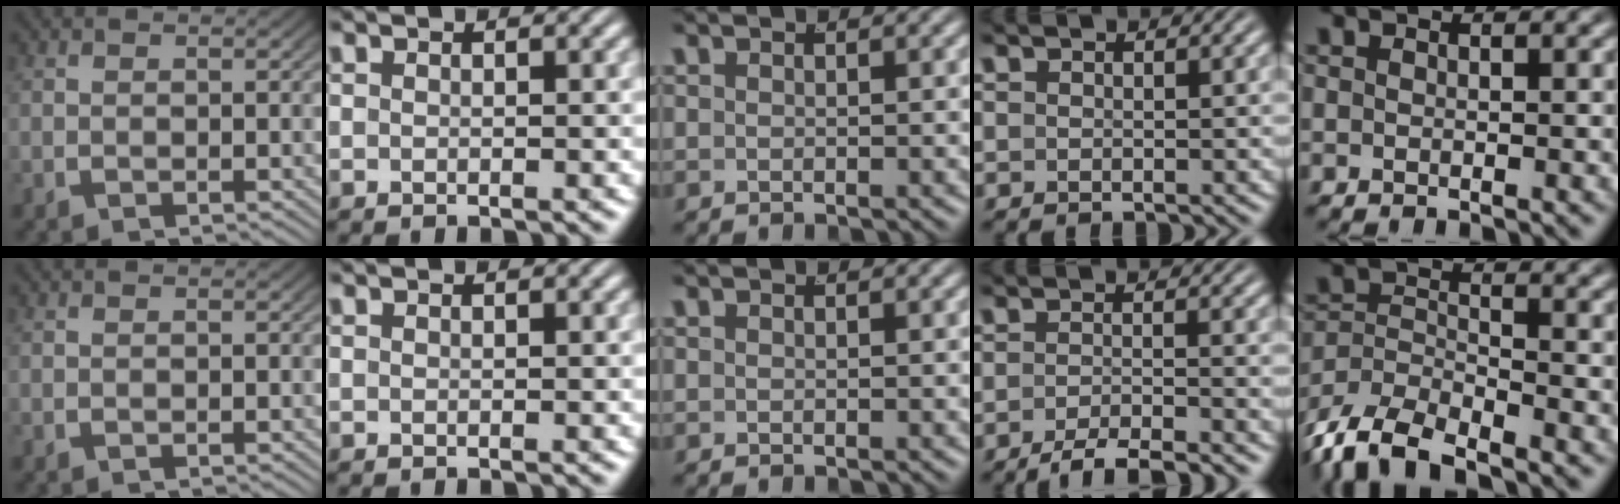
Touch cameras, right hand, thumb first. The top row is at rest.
{"ring": {"total": 4.0, "force": [-3.6, 0.4, 1.7], "torque": [-0.029, -0.006, -0.058]}, "little": {"total": 8.2, "force": [-5.3, 5.0, 3.8], "torque": [-0.092, -0.034, -0.080]}}